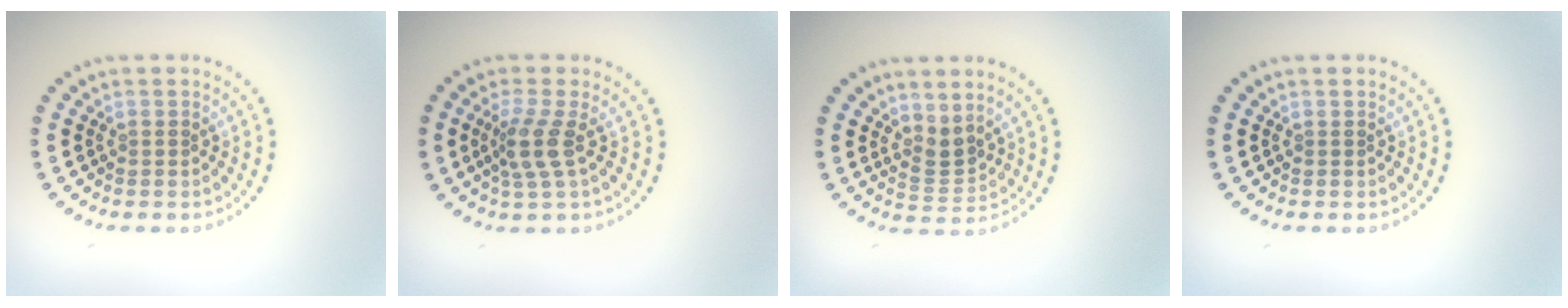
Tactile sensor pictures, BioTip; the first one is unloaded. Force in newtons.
{"total": 2.6, "press": 2.0, "slide": 1.7}
{"total": 2.2, "press": 1.6, "slide": 1.6}
{"total": 0.0}